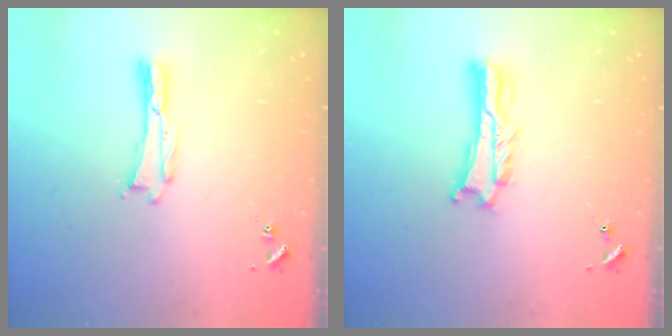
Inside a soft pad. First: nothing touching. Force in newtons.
{"total": 2.0, "press": 2.0, "slide": 0.3}